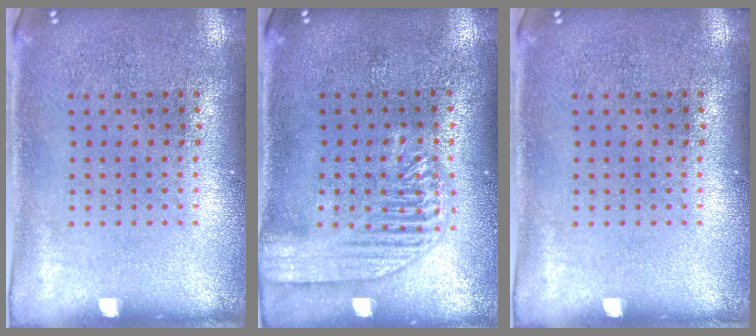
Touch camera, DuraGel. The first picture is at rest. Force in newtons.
{"total": 1.8, "press": 1.8, "slide": 0.3}
{"total": 0.0}